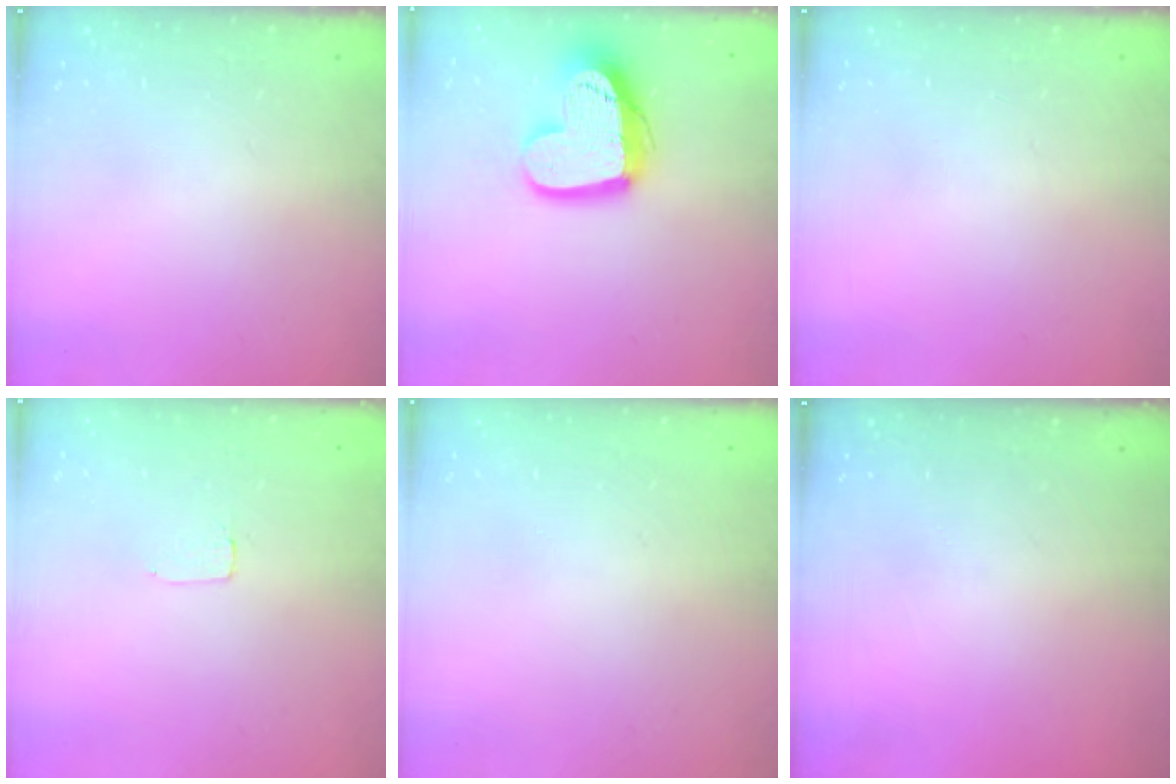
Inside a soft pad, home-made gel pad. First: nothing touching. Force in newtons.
{"total": 16.7, "press": 16.6, "slide": 1.4}
{"total": 0.0}
{"total": 1.7, "press": 1.7, "slide": 0.1}
{"total": 0.0}
{"total": 0.0}